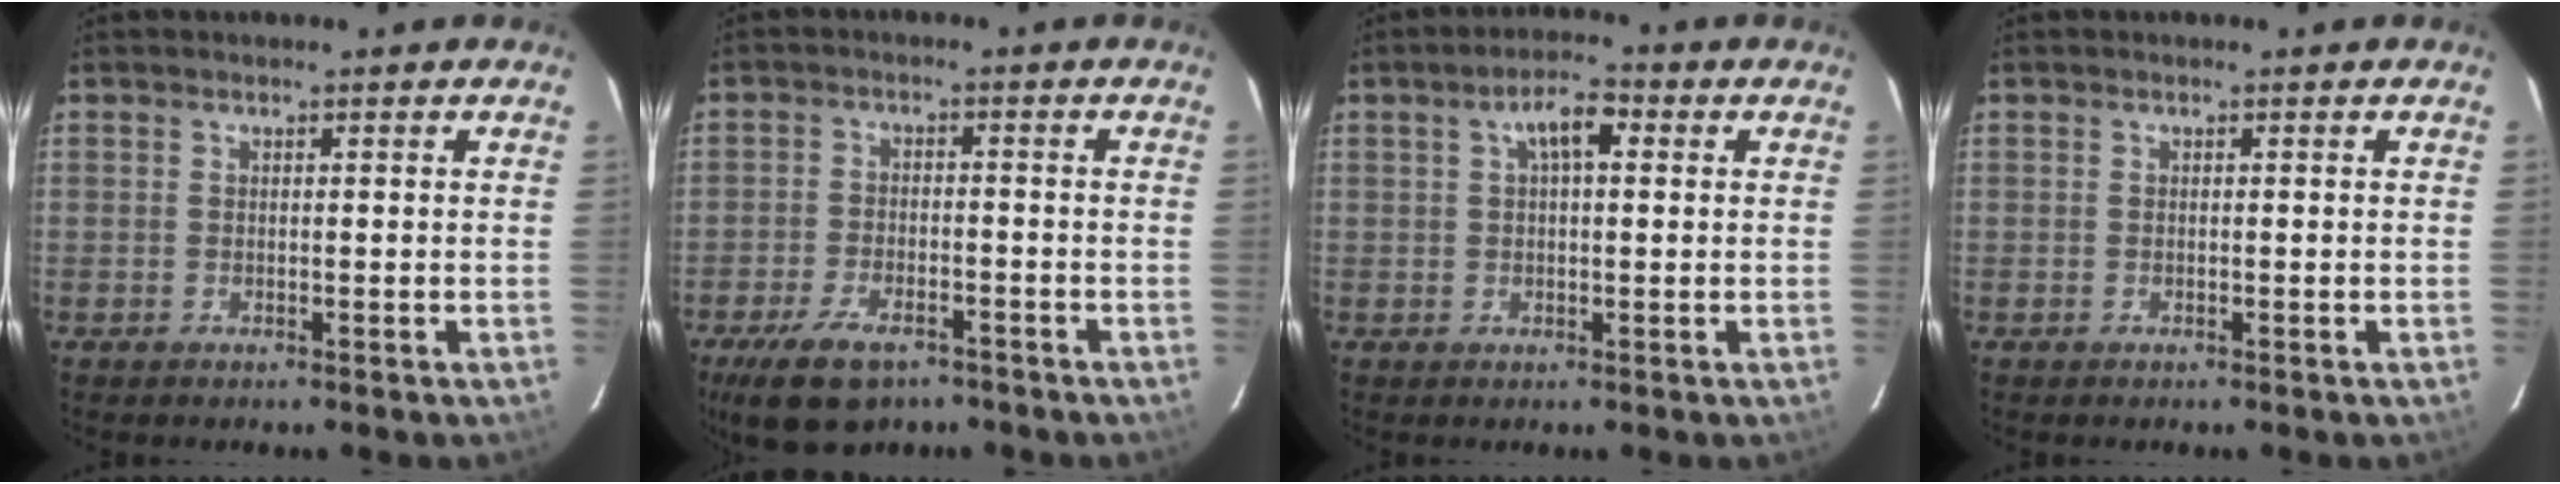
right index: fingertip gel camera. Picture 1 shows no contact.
{"total": 10.5, "force": [-7.1, 5.1, 5.9], "torque": [-0.137, -0.014, -0.119]}
{"total": 5.1, "force": [1.6, 2.1, 4.4], "torque": [-0.078, 0.018, 0.027]}
{"total": 0.0}